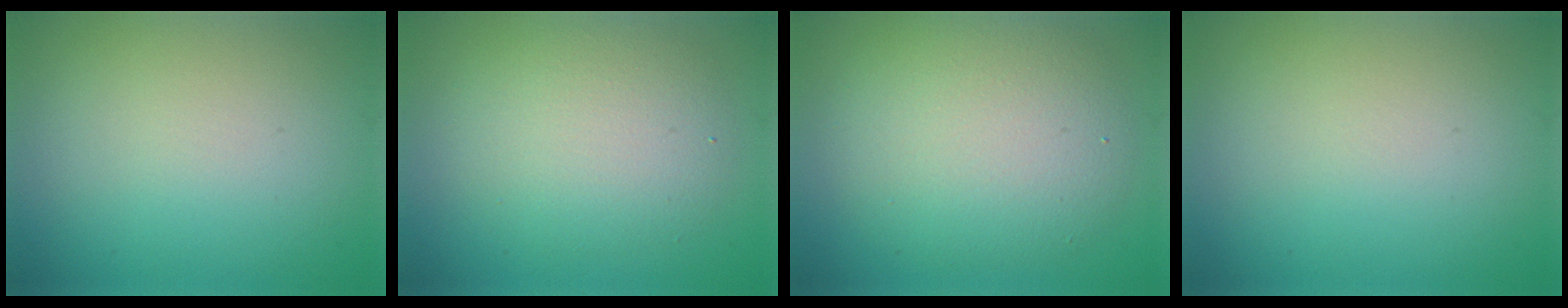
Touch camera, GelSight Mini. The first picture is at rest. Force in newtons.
{"total": 4.8, "press": 4.8, "slide": 0.2}
{"total": 6.7, "press": 6.7, "slide": 0.3}
{"total": 0.0}